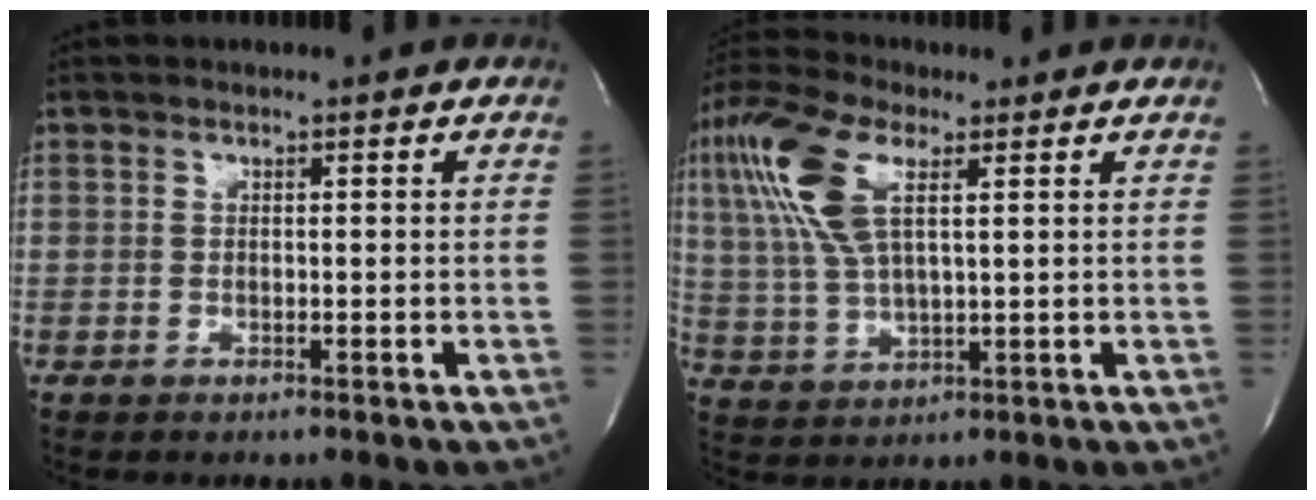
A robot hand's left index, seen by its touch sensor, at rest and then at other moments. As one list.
[{"total": 10.6, "force": [4.2, 3.4, 9.2], "torque": [-0.223, 0.022, 0.085]}]